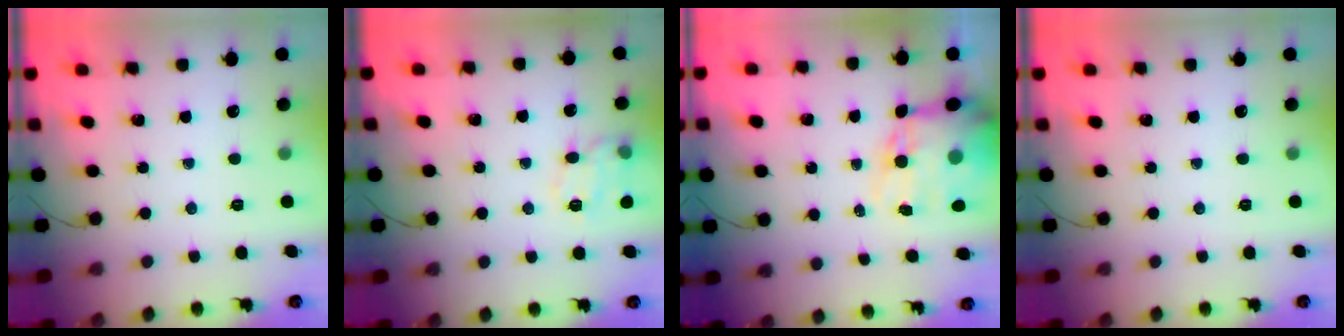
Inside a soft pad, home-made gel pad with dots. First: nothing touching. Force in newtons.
{"total": 10.9, "press": 10.9, "slide": 0.1}
{"total": 14.7, "press": 14.3, "slide": 3.6}
{"total": 0.0}